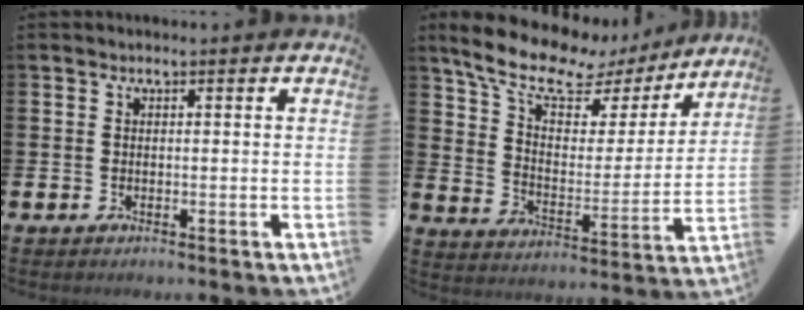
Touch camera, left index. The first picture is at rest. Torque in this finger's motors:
{"motor_torque": [1.15, -0.99, 0.34, 0.21]}